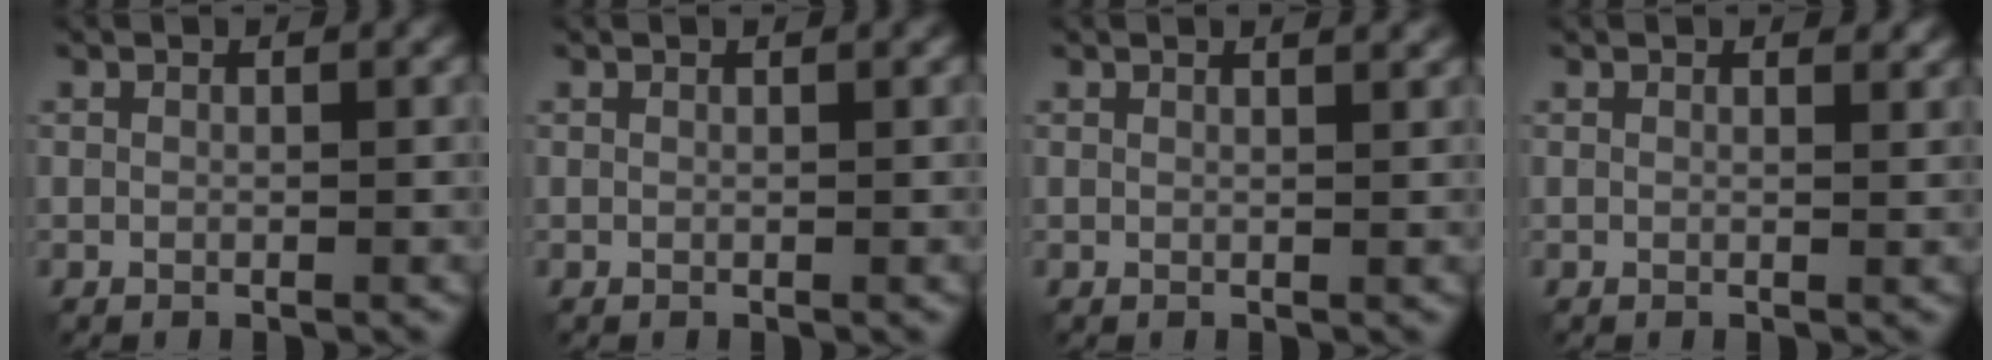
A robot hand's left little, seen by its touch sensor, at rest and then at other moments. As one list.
[{"total": 0.6, "force": [0.4, 0.1, 0.3], "torque": [0.000, 0.006, 0.006]}, {"total": 2.1, "force": [1.6, 0.7, 1.2], "torque": [-0.008, 0.006, 0.006]}, {"total": 1.0, "force": [0.9, 0.2, 0.4], "torque": [-0.008, -0.003, 0.011]}]